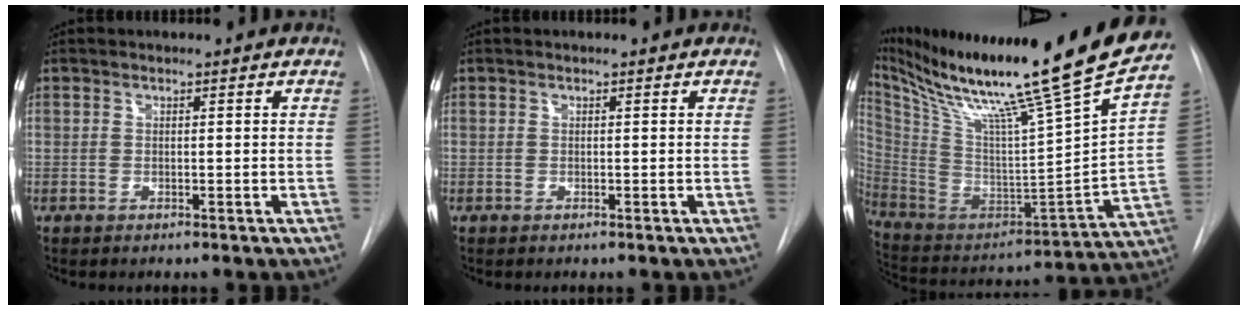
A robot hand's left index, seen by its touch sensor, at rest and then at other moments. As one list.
[{"total": 0.0}, {"total": 31.9, "force": [24.9, -1.4, 20.0], "torque": [-0.357, -0.081, 0.384]}]